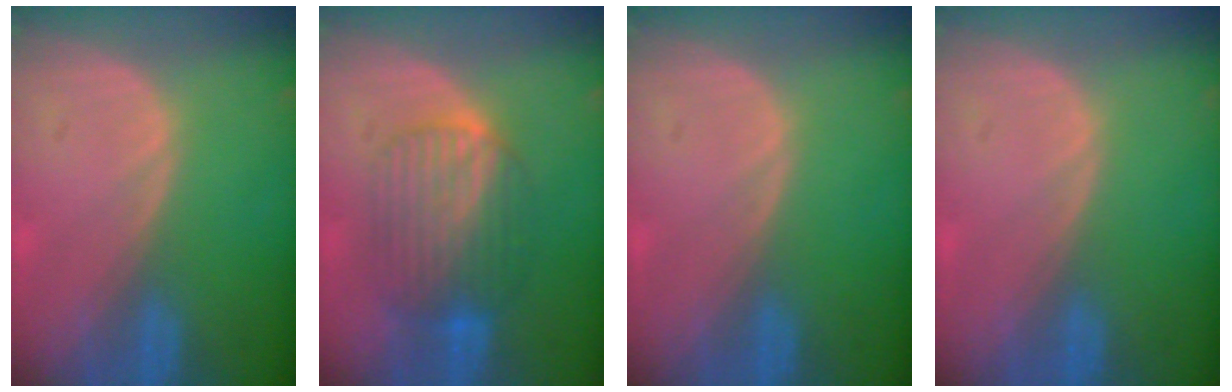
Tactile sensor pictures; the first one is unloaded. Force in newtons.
{"total": 7.4, "press": 7.3, "slide": 0.3}
{"total": 0.0}
{"total": 0.0}